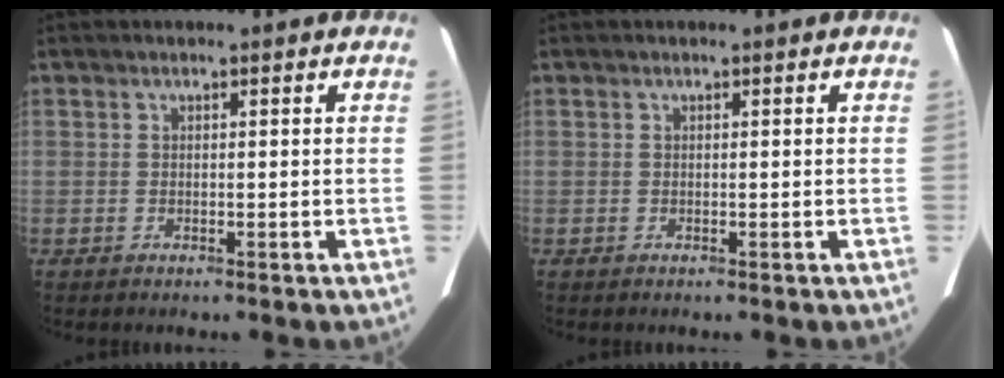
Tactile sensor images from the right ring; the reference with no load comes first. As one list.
[{"total": 0.0}]